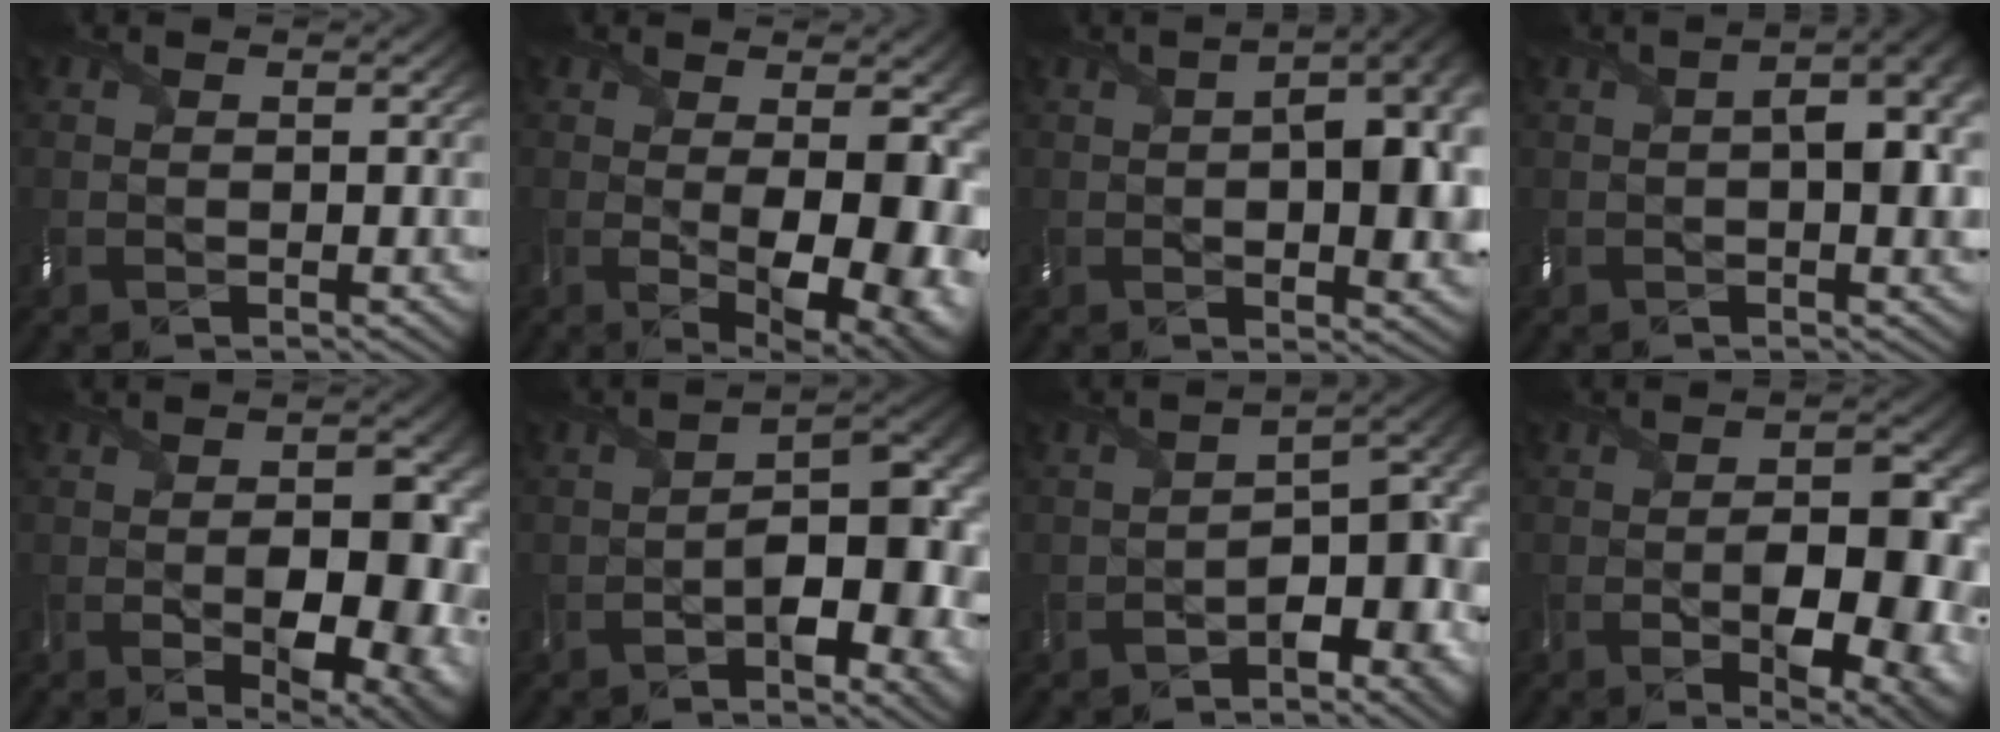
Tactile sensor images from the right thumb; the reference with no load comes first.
{"total": 13.6, "force": [-1.7, 6.6, 11.8], "torque": [-0.137, -0.025, -0.001]}
{"total": 11.2, "force": [0.3, 5.2, 9.9], "torque": [-0.147, -0.001, 0.006]}
{"total": 6.4, "force": [0.5, 2.2, 6.0], "torque": [-0.091, 0.003, 0.007]}
{"total": 10.2, "force": [-2.2, 5.1, 8.5], "torque": [-0.106, -0.018, -0.026]}
{"total": 12.9, "force": [-4.4, 5.7, 10.7], "torque": [-0.140, -0.014, -0.066]}
{"total": 10.4, "force": [-4.8, 4.3, 8.1], "torque": [-0.115, -0.023, -0.069]}
{"total": 10.8, "force": [-3.0, 4.7, 9.3], "torque": [-0.122, -0.011, -0.045]}